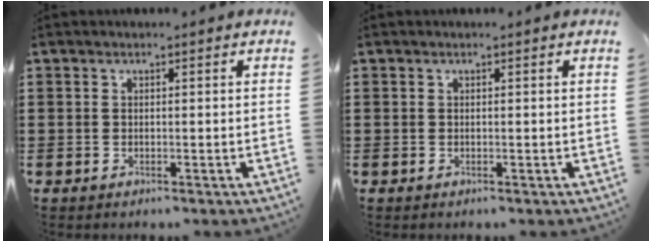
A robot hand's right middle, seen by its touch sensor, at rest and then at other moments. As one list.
[{"total": 0.0}]